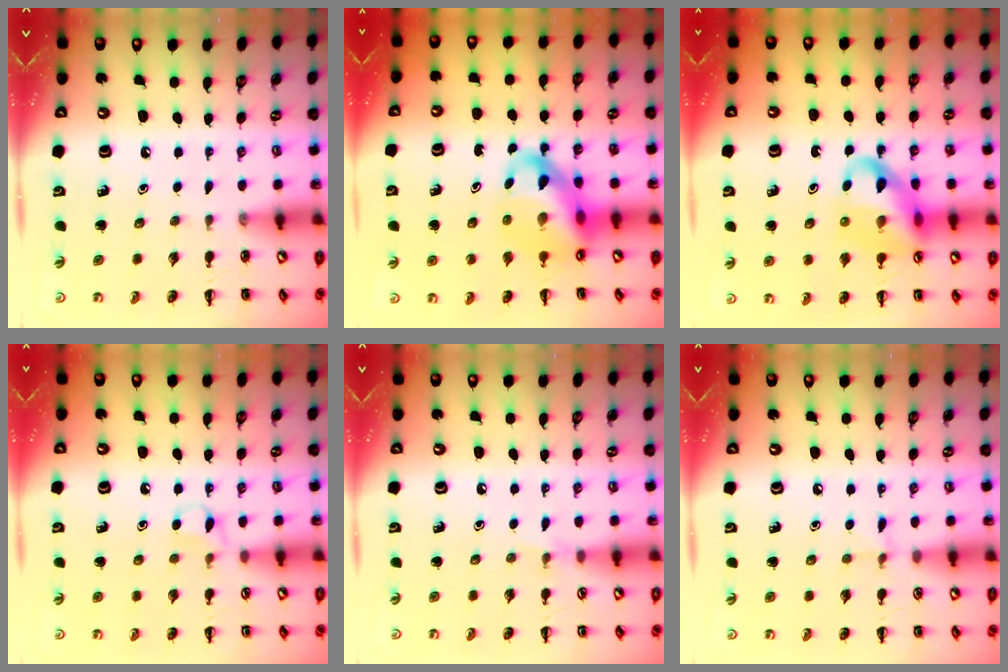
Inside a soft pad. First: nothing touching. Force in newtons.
{"total": 11.4, "press": 11.0, "slide": 3.2}
{"total": 13.5, "press": 13.3, "slide": 2.6}
{"total": 3.4, "press": 3.3, "slide": 1.0}
{"total": 3.8, "press": 3.6, "slide": 1.4}
{"total": 4.9, "press": 4.6, "slide": 1.6}